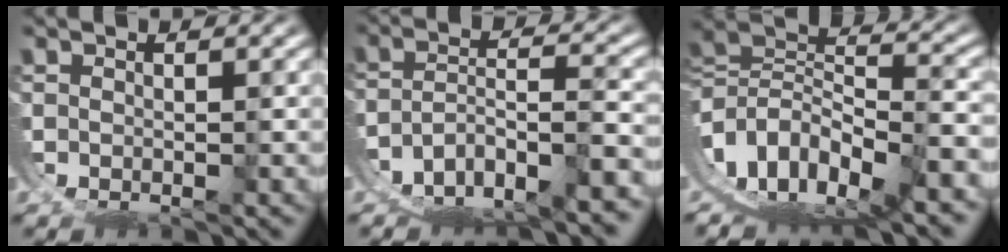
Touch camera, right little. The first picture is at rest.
{"total": 11.5, "force": [-7.4, 8.0, 3.9], "torque": [-0.093, -0.041, -0.114]}
{"total": 14.4, "force": [-3.3, 11.2, 8.4], "torque": [-0.181, -0.036, -0.052]}